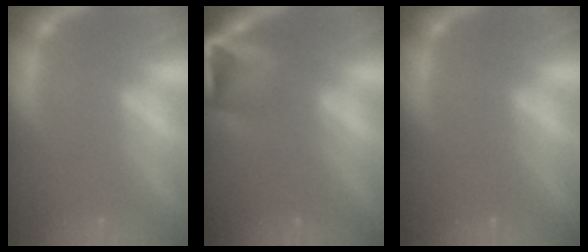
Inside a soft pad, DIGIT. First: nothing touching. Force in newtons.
{"total": 6.0}
{"total": 0.0}